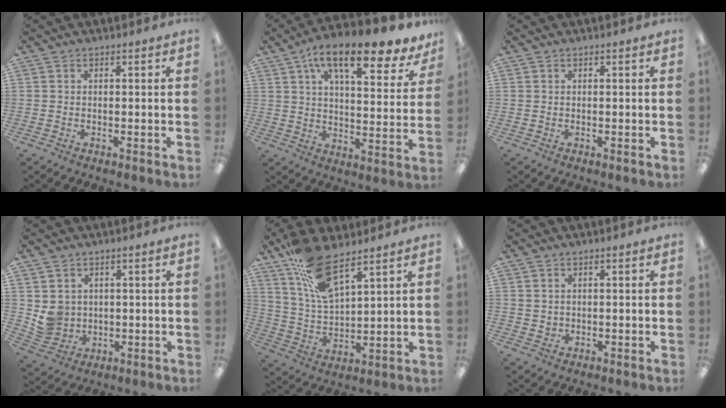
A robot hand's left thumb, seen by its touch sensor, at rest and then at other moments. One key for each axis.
{"total": 15.9, "fx": 11.0, "fy": 5.1, "fz": 10.3, "tx": -0.156, "ty": -0.059, "tz": 0.179}
{"total": 0.0}
{"total": 5.5, "fx": 2.0, "fy": 5.1, "fz": 0.9, "tx": -0.020, "ty": -0.006, "tz": 0.043}
{"total": 13.5, "fx": 9.7, "fy": 4.2, "fz": 8.4, "tx": -0.178, "ty": -0.038, "tz": 0.179}
{"total": 1.4, "fx": 0.9, "fy": 1.0, "fz": 0.2, "tx": -0.006, "ty": 0.001, "tz": 0.017}